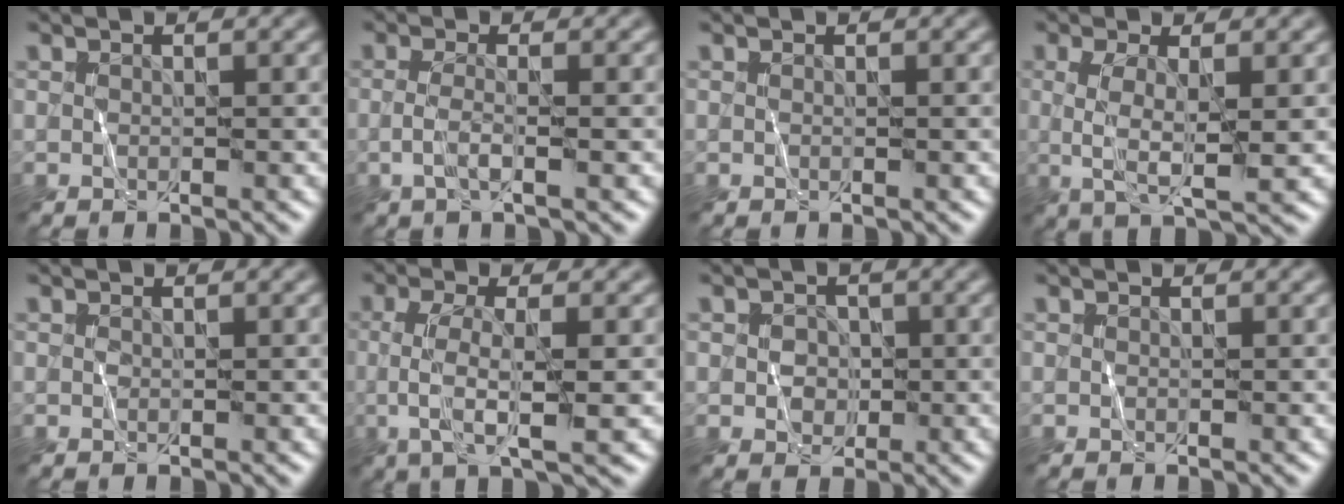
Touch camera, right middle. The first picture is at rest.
{"total": 1.8, "force": [-0.4, 0.5, 1.7], "torque": [-0.034, 0.006, -0.016]}
{"total": 0.0}
{"total": 3.8, "force": [0.2, 1.0, 3.7], "torque": [-0.075, 0.002, 0.004]}
{"total": 0.0}
{"total": 4.4, "force": [-0.6, 1.2, 4.2], "torque": [-0.080, 0.001, -0.010]}
{"total": 1.7, "force": [0.2, 1.6, 0.6], "torque": [-0.003, 0.005, 0.001]}
{"total": 0.0}